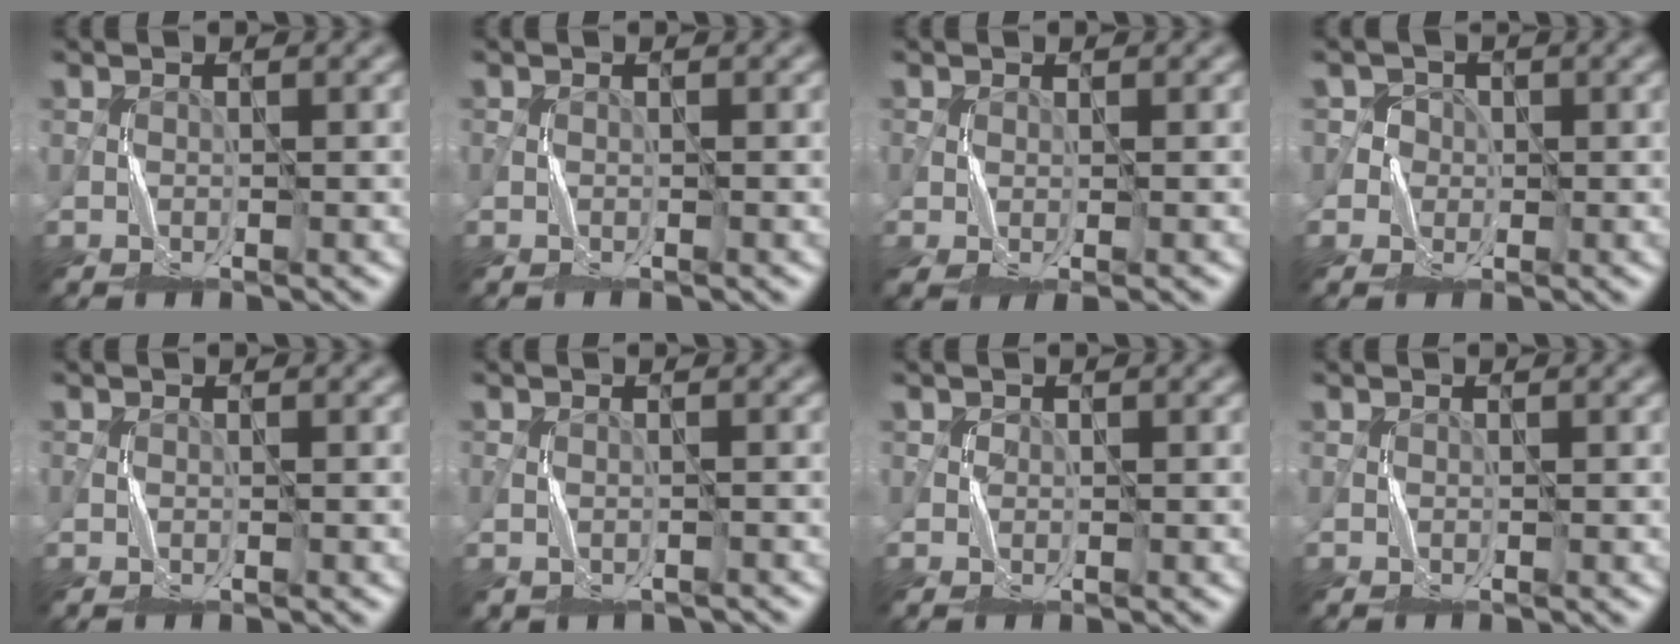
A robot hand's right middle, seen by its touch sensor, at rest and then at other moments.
{"total": 0.0}
{"total": 2.1, "force": [-0.3, 0.6, 1.9], "torque": [-0.048, -0.005, -0.004]}
{"total": 2.7, "force": [0.4, 2.6, -0.2], "torque": [0.011, 0.007, -0.001]}
{"total": 0.0}
{"total": 1.2, "force": [-0.5, 0.9, 0.6], "torque": [-0.015, -0.003, -0.005]}
{"total": 0.8, "force": [0.2, 0.7, 0.0], "torque": [0.001, 0.003, 0.005]}
{"total": 0.0}